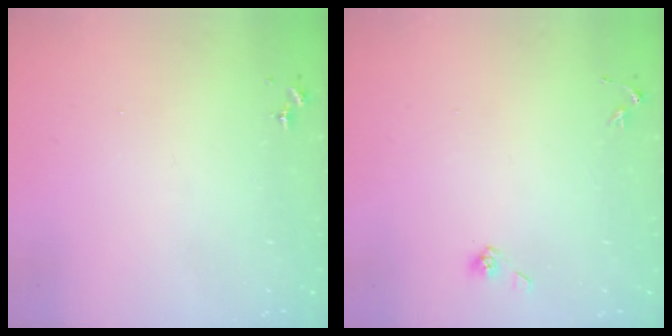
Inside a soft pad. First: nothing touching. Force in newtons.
{"total": 3.8, "press": 3.3, "slide": 1.8}